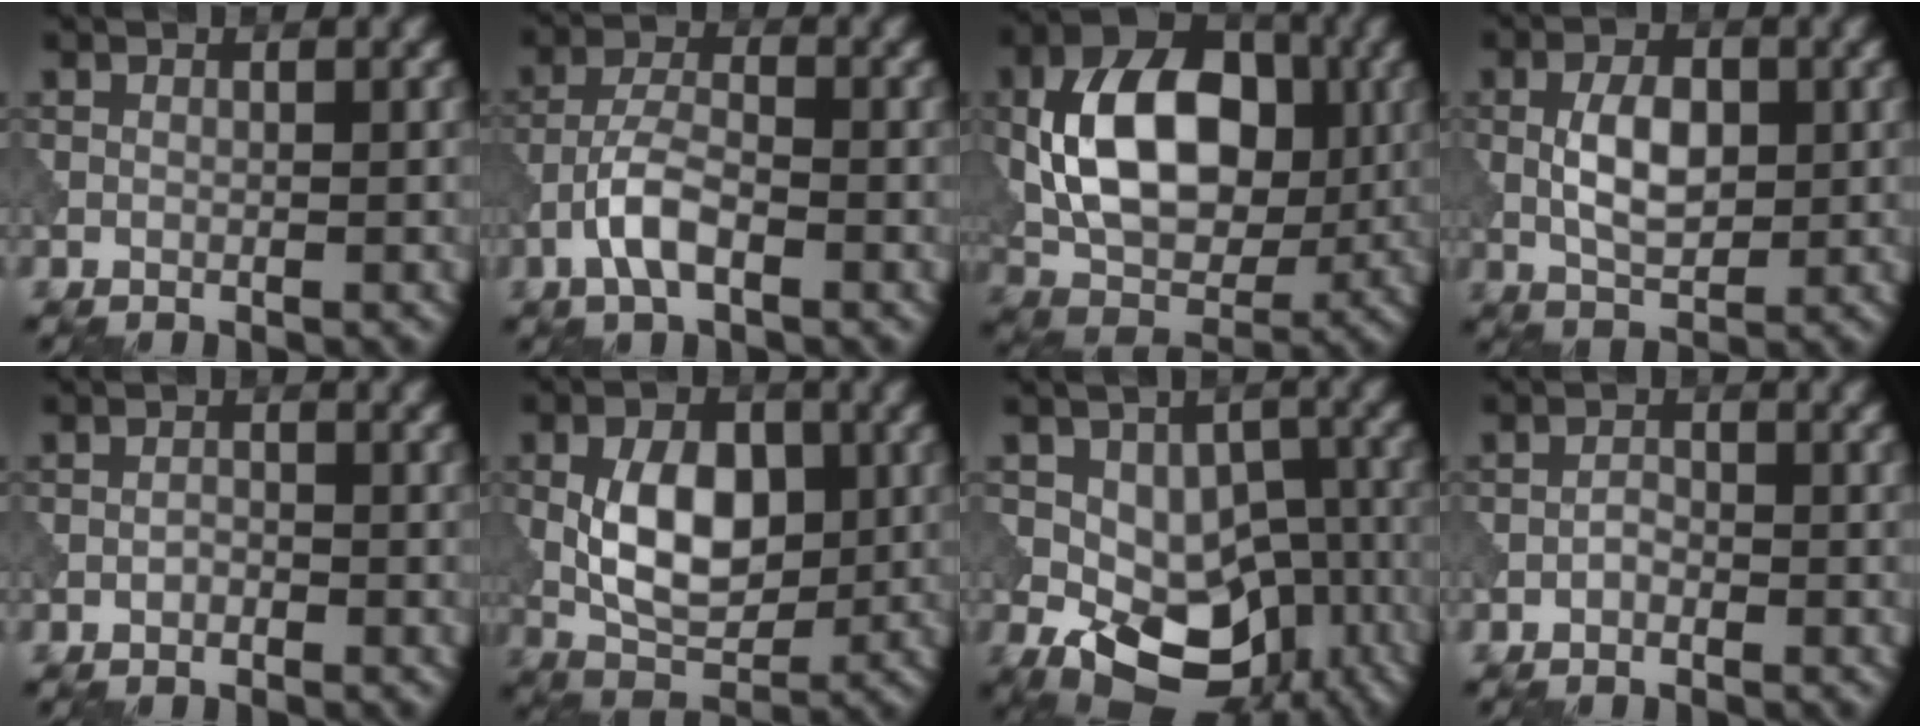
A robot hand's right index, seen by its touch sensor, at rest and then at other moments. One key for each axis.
{"total": 4.0, "fx": -2.0, "fy": 1.5, "fz": 3.1, "tx": -0.062, "ty": 0.007, "tz": -0.045}
{"total": 11.0, "fx": 0.6, "fy": 7.2, "fz": 8.3, "tx": -0.156, "ty": 0.006, "tz": 0.008}
{"total": 4.3, "fx": 0.1, "fy": 2.3, "fz": 3.7, "tx": -0.077, "ty": 0.002, "tz": 0.004}
{"total": 0.7, "fx": -0.5, "fy": 0.4, "fz": 0.4, "tx": -0.010, "ty": 0.001, "tz": -0.010}
{"total": 6.9, "fx": 0.1, "fy": 4.1, "fz": 5.5, "tx": -0.100, "ty": -0.003, "tz": 0.002}
{"total": 10.7, "fx": -3.3, "fy": 7.0, "fz": 7.4, "tx": -0.110, "ty": -0.010, "tz": -0.045}
{"total": 1.0, "fx": -0.6, "fy": 0.5, "fz": 0.6, "tx": -0.014, "ty": 0.001, "tz": -0.013}